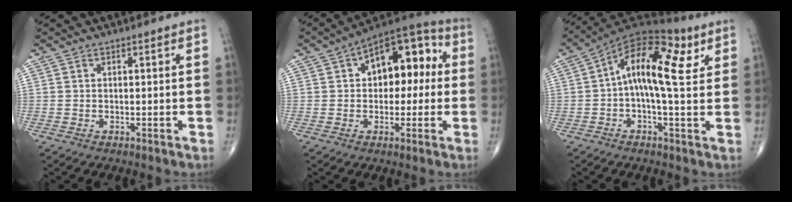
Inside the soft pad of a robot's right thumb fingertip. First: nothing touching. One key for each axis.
{"total": 15.0, "fx": 2.5, "fy": 8.6, "fz": 12.0, "tx": -0.128, "ty": 0.039, "tz": 0.027}
{"total": 15.7, "fx": 4.0, "fy": 6.5, "fz": 13.8, "tx": -0.203, "ty": 0.028, "tz": 0.052}